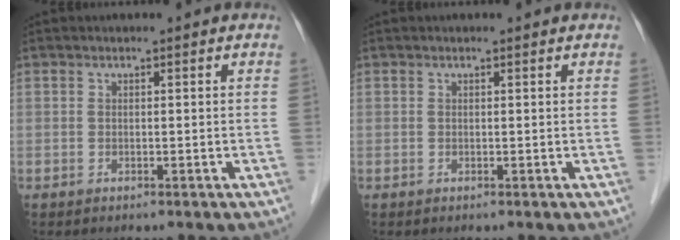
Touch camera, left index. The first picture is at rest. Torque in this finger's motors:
{"motor_torque": [0.15, -0.09, 0.05, 0.01]}